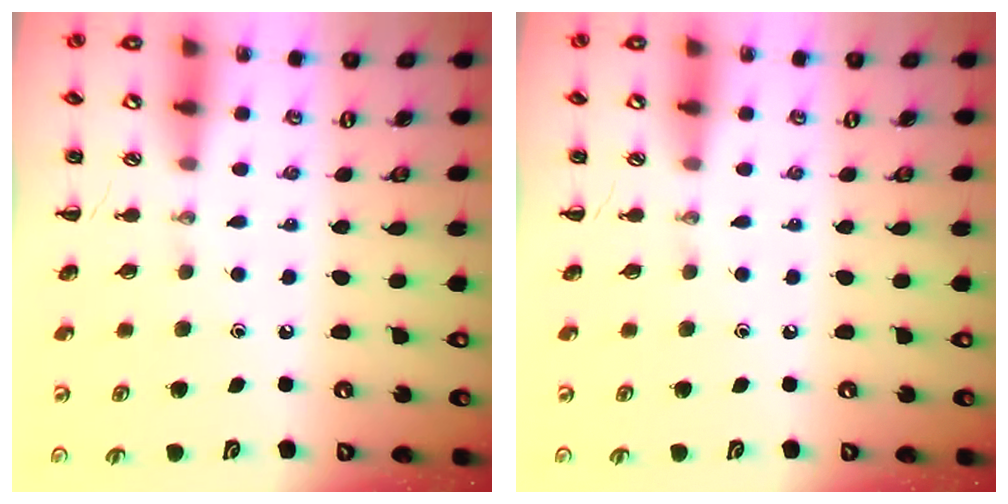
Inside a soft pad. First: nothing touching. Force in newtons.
{"total": 0.0}